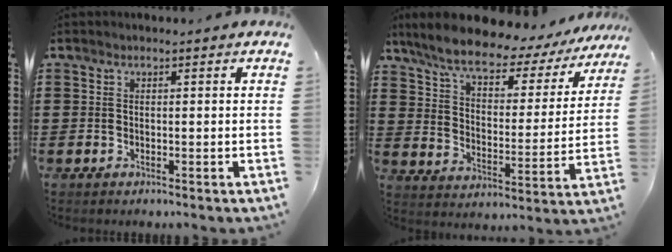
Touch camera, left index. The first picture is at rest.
{"total": 8.5, "force": [7.1, 1.7, 4.4], "torque": [-0.114, -0.038, 0.118]}